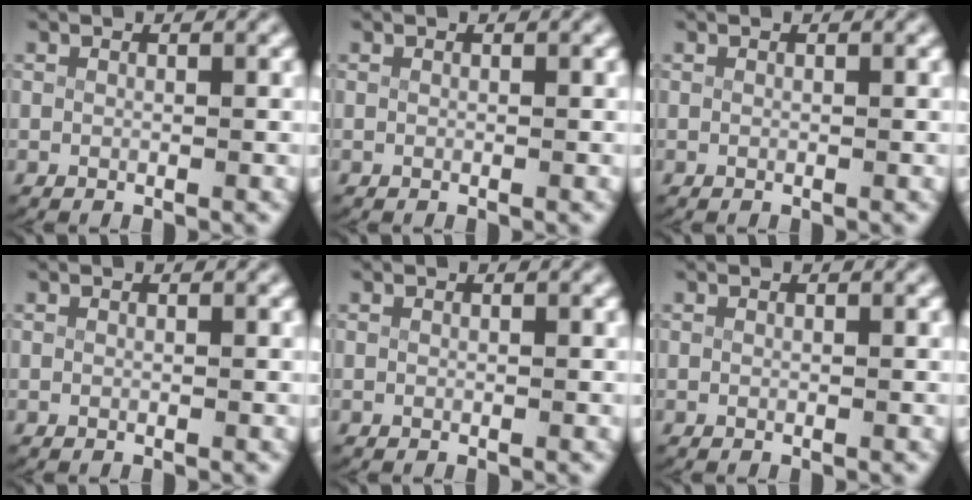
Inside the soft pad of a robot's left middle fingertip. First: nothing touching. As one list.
[{"total": 0.0}, {"total": 0.0}, {"total": 0.0}, {"total": 0.0}, {"total": 0.0}]